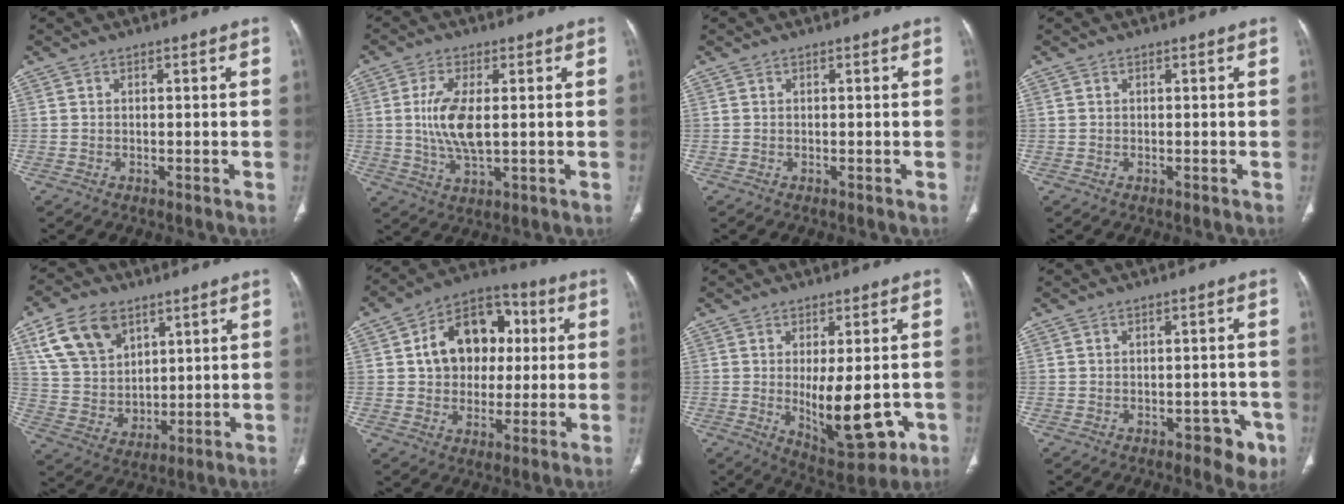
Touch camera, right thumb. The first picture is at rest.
{"total": 8.7, "force": [0.7, 3.5, 8.0], "torque": [-0.172, -0.012, 0.017]}
{"total": 0.0}
{"total": 0.0}
{"total": 14.0, "force": [7.0, 9.8, 7.2], "torque": [-0.104, -0.025, 0.145]}
{"total": 15.7, "force": [2.5, 11.9, 9.9], "torque": [-0.110, 0.020, 0.035]}
{"total": 12.7, "force": [-2.2, 5.5, 11.3], "torque": [-0.139, -0.019, -0.016]}
{"total": 5.0, "force": [-2.6, 2.8, 3.2], "torque": [-0.014, 0.014, -0.030]}